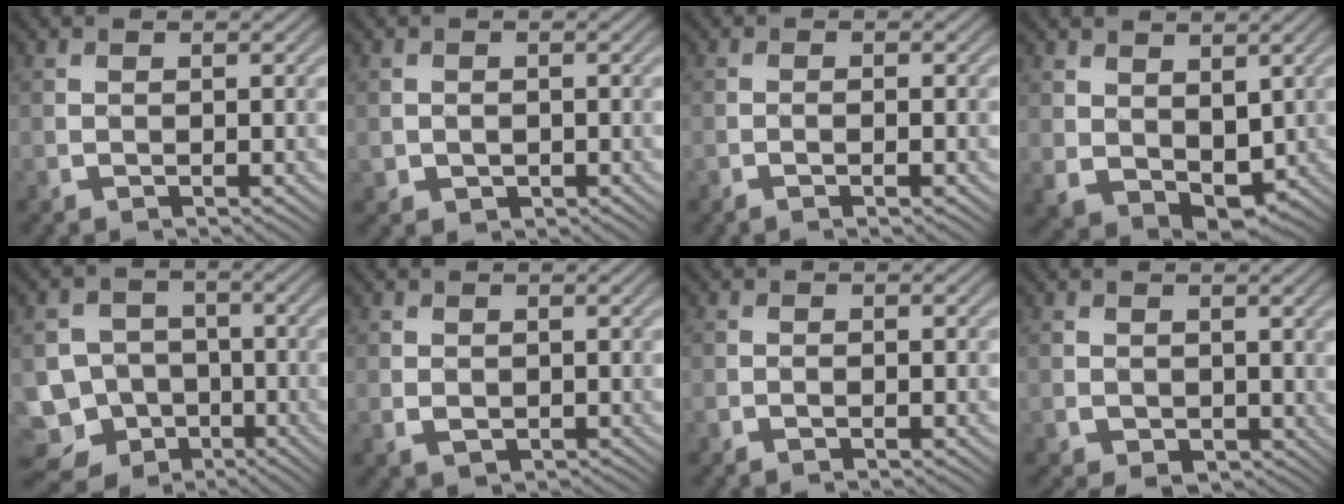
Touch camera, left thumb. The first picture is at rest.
{"total": 1.4, "force": [-0.4, 1.3, 0.4], "torque": [-0.007, -0.004, -0.008]}
{"total": 1.4, "force": [-0.7, 0.1, 1.2], "torque": [-0.021, 0.005, -0.016]}
{"total": 5.9, "force": [0.7, 4.4, 3.8], "torque": [-0.089, -0.031, 0.028]}
{"total": 12.6, "force": [-6.7, 10.3, 3.0], "torque": [-0.101, -0.041, -0.120]}
{"total": 1.7, "force": [-0.1, 1.4, 0.9], "torque": [-0.023, -0.009, -0.002]}
{"total": 0.8, "force": [-0.3, 0.2, 0.7], "torque": [-0.015, 0.001, -0.007]}
{"total": 2.3, "force": [-0.1, 1.9, 1.2], "torque": [-0.033, -0.016, -0.001]}